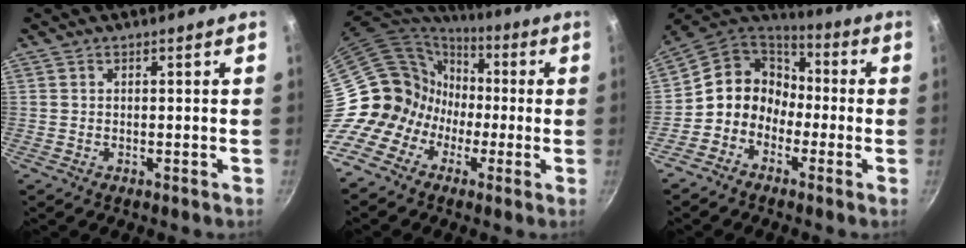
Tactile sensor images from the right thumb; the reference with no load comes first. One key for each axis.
{"total": 13.8, "fx": -2.1, "fy": 12.2, "fz": 6.1, "tx": -0.061, "ty": 0.060, "tz": -0.049}
{"total": 11.4, "fx": -2.5, "fy": 10.0, "fz": 4.9, "tx": -0.043, "ty": 0.051, "tz": -0.071}